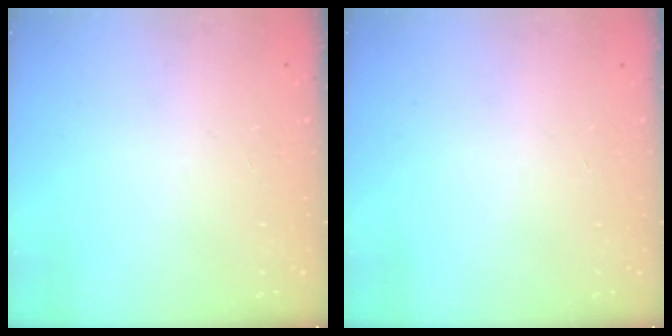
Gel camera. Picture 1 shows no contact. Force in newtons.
{"total": 0.0}